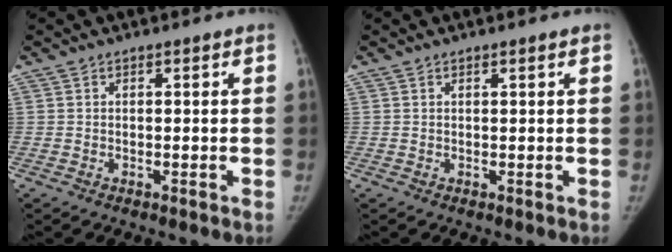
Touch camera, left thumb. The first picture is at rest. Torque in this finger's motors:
{"motor_torque": [-0.17, -0.02, -0.24, 0.51, -0.06]}